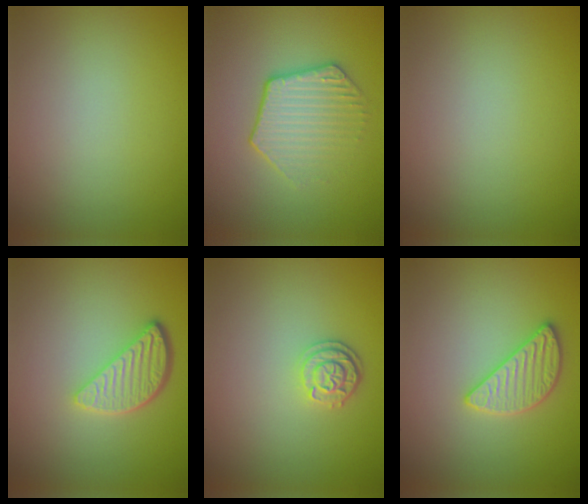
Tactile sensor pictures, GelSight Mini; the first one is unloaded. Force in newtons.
{"total": 3.6, "press": 3.2, "slide": 1.6}
{"total": 0.0}
{"total": 3.6, "press": 3.0, "slide": 2.0}
{"total": 2.4, "press": 2.1, "slide": 1.3}
{"total": 2.8, "press": 2.8, "slide": 0.1}